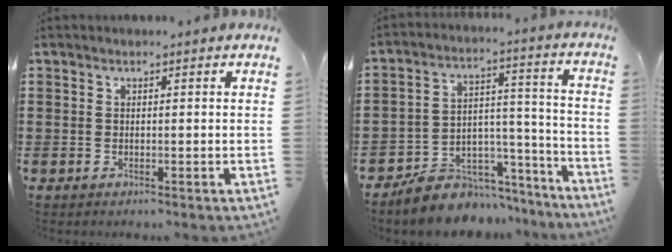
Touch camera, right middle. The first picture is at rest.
{"total": 7.1, "force": [-6.3, 3.3, 0.2], "torque": [-0.007, 0.018, -0.119]}